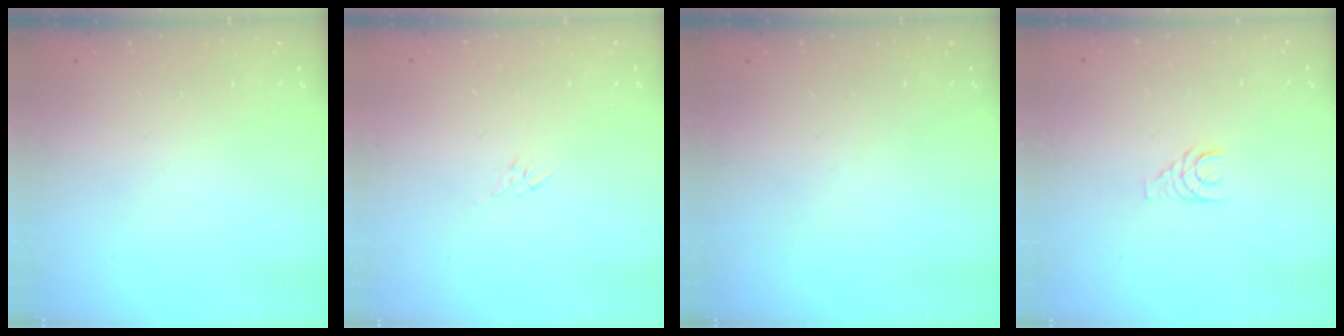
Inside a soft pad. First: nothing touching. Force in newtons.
{"total": 2.7, "press": 2.7, "slide": 0.5}
{"total": 0.0}
{"total": 3.6, "press": 3.6, "slide": 0.4}